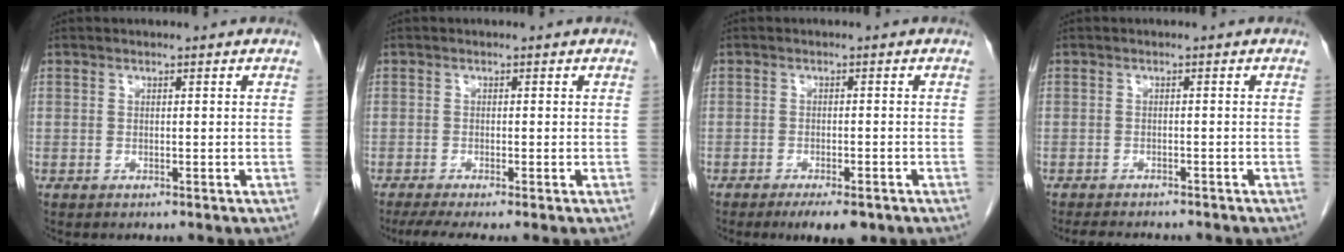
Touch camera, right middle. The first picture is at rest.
{"total": 4.4, "force": [-3.3, 0.1, 3.0], "torque": [-0.047, -0.013, -0.056]}
{"total": 5.1, "force": [-3.5, 1.4, 3.4], "torque": [-0.045, -0.006, -0.048]}
{"total": 6.8, "force": [-6.0, 1.6, 2.8], "torque": [-0.036, -0.003, -0.081]}